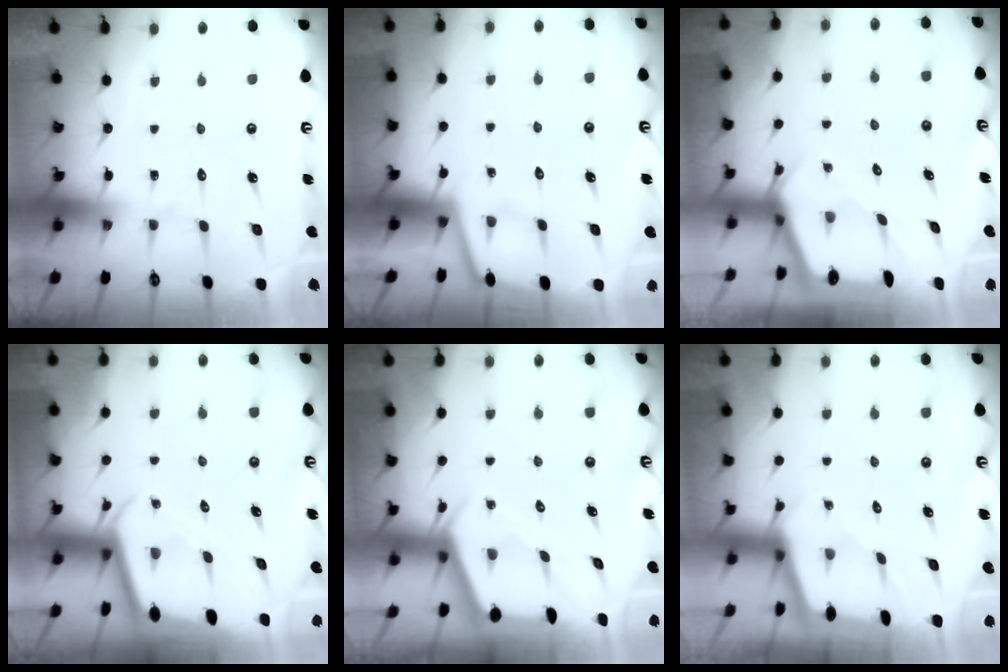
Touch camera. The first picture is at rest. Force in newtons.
{"total": 2.0, "press": 2.0, "slide": 0.3}
{"total": 2.3, "press": 2.3, "slide": 0.2}
{"total": 2.2, "press": 2.2, "slide": 0.1}
{"total": 2.5, "press": 2.5, "slide": 0.3}
{"total": 1.9, "press": 1.9, "slide": 0.1}